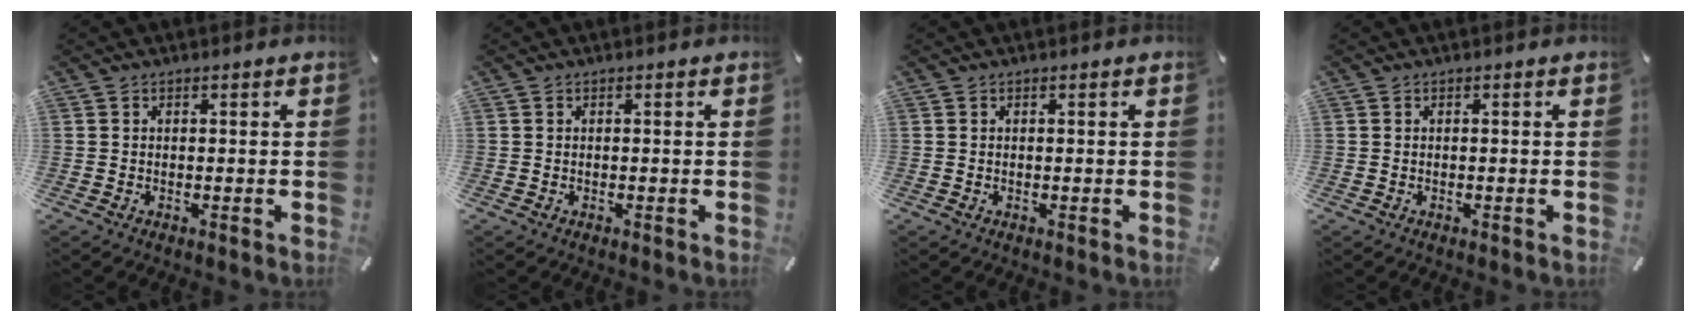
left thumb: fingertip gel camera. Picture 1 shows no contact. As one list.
[{"total": 0.0}, {"total": 0.0}, {"total": 0.0}]